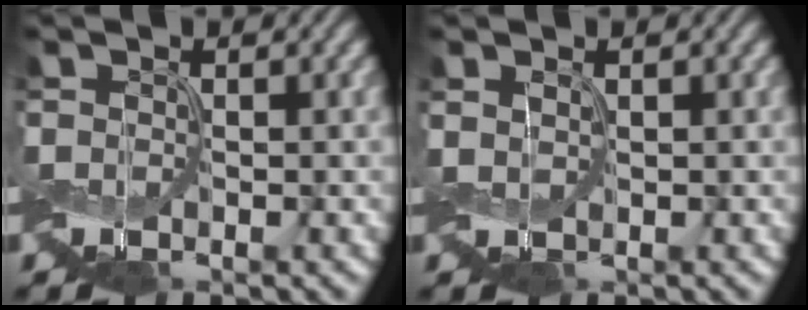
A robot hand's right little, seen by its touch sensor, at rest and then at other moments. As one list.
[{"total": 0.7, "force": [0.3, 0.5, 0.5], "torque": [-0.015, 0.001, 0.006]}]